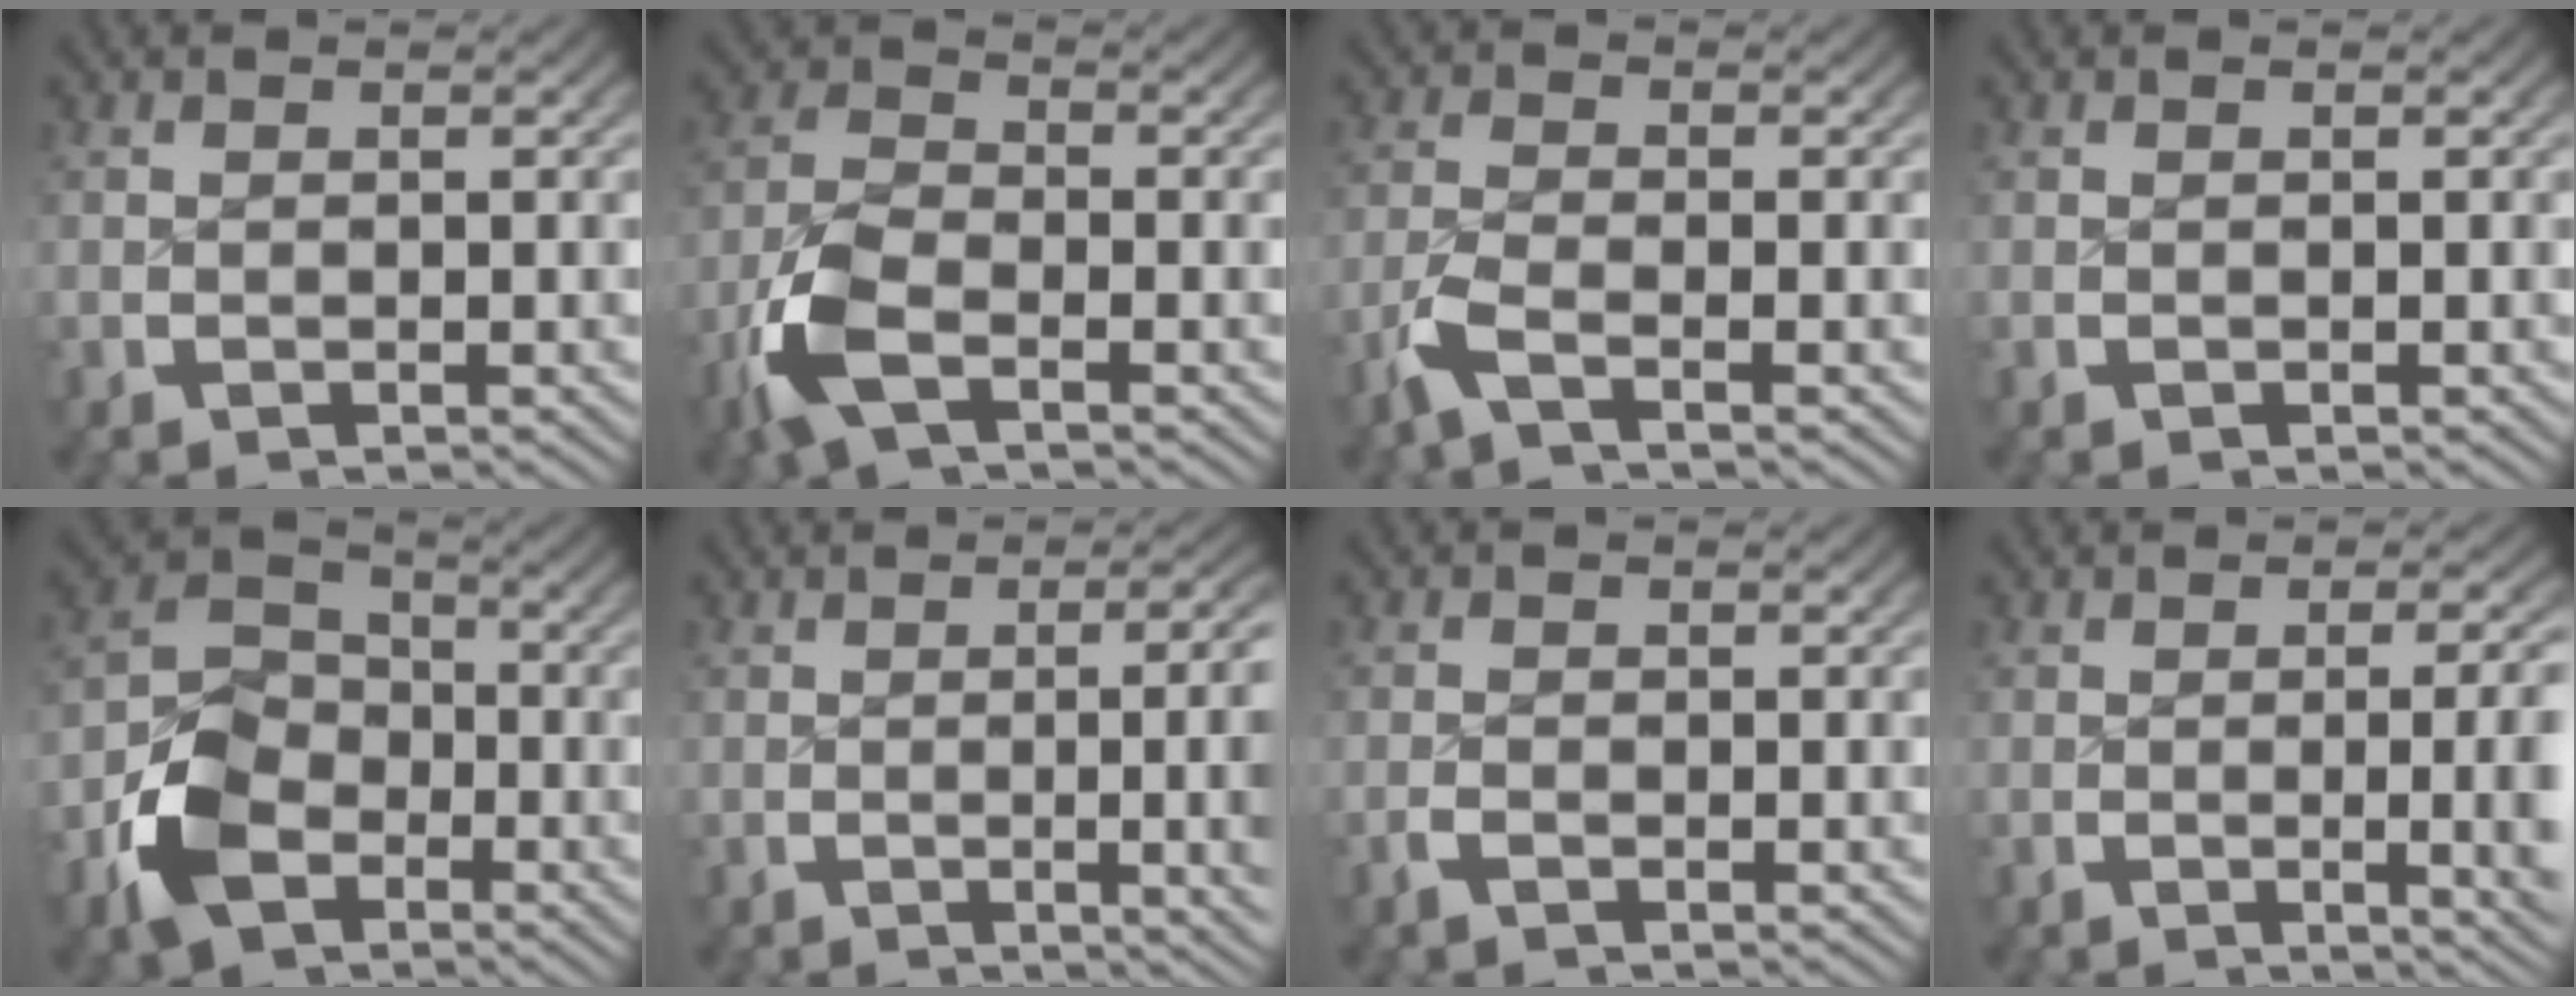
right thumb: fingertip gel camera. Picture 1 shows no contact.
{"total": 5.5, "force": [-2.5, 3.1, 3.8], "torque": [-0.081, -0.007, -0.050]}
{"total": 3.0, "force": [-1.9, 0.9, 2.2], "torque": [-0.053, -0.002, -0.042]}
{"total": 0.0}
{"total": 8.0, "force": [-3.1, 6.0, 4.3], "torque": [-0.074, -0.008, -0.056]}
{"total": 7.2, "force": [-0.9, 2.5, 6.7], "torque": [-0.070, 0.012, -0.023]}
{"total": 0.9, "force": [-0.9, 0.2, 0.2], "torque": [-0.003, -0.003, -0.020]}
{"total": 4.9, "force": [-1.1, 1.2, 4.6], "torque": [-0.056, 0.003, -0.020]}